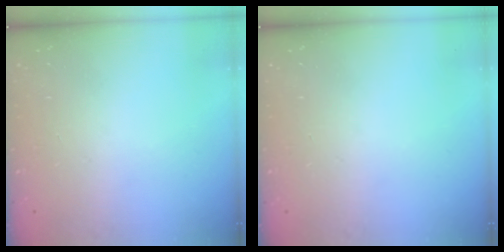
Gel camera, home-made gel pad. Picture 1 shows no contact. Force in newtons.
{"total": 0.0}